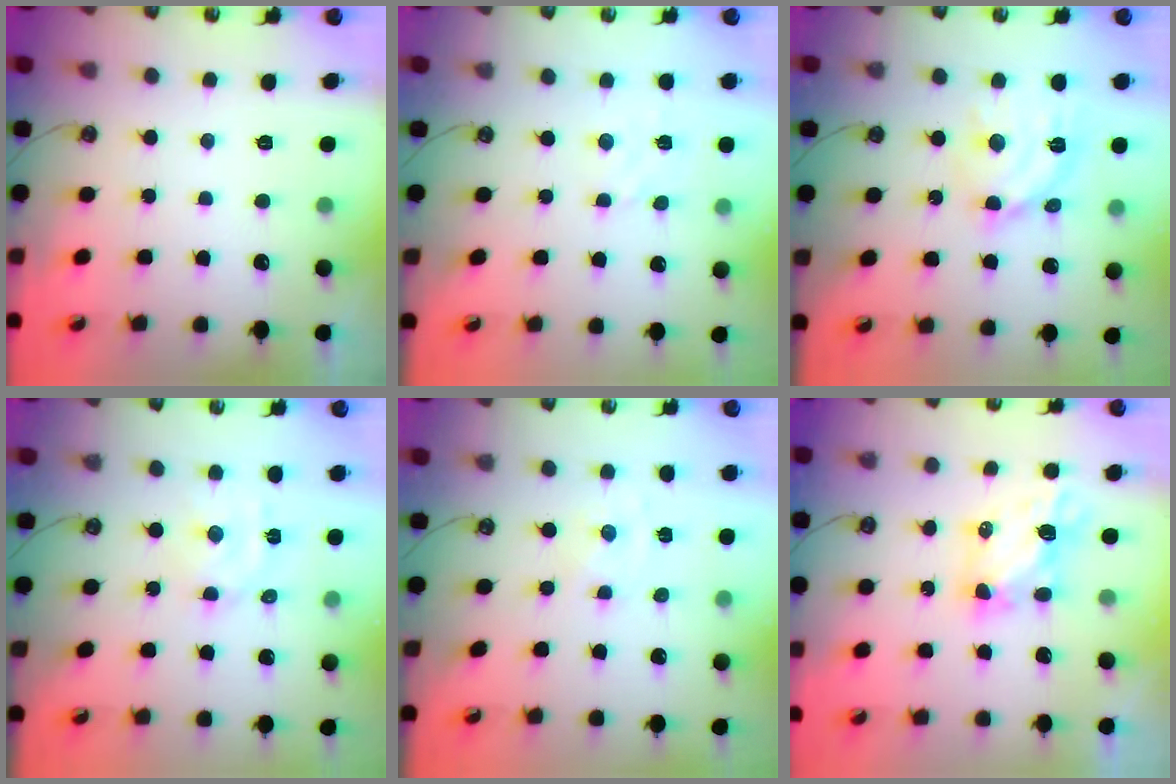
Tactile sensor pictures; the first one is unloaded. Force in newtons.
{"total": 2.8, "press": 2.8, "slide": 0.4}
{"total": 13.1, "press": 13.1, "slide": 1.0}
{"total": 5.5, "press": 5.5, "slide": 0.7}
{"total": 0.0}
{"total": 5.7, "press": 5.7, "slide": 0.1}